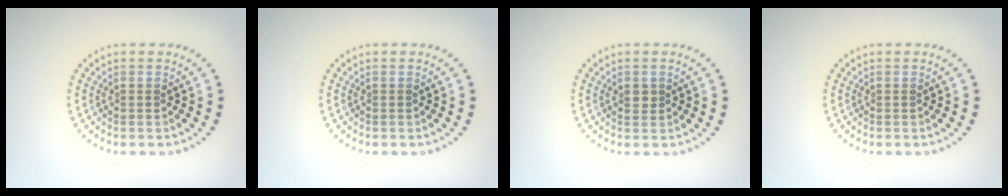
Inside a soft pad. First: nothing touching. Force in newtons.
{"total": 0.0}
{"total": 1.1, "press": 1.0, "slide": 0.4}
{"total": 0.0}